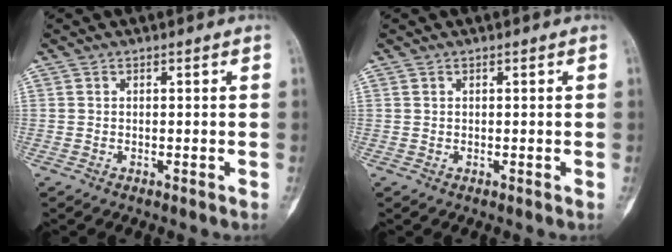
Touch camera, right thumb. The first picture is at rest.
{"total": 0.0}